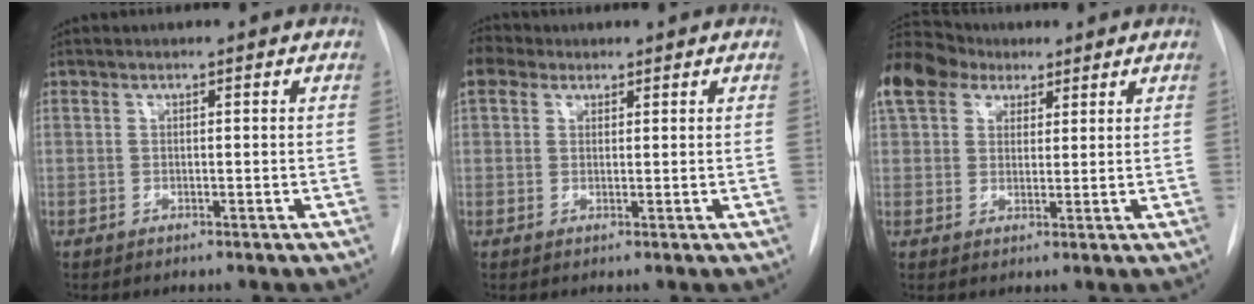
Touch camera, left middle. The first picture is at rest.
{"total": 2.9, "force": [2.2, 1.8, 0.3], "torque": [-0.007, 0.016, 0.042]}
{"total": 13.6, "force": [9.0, 8.7, 5.3], "torque": [-0.148, 0.062, 0.166]}